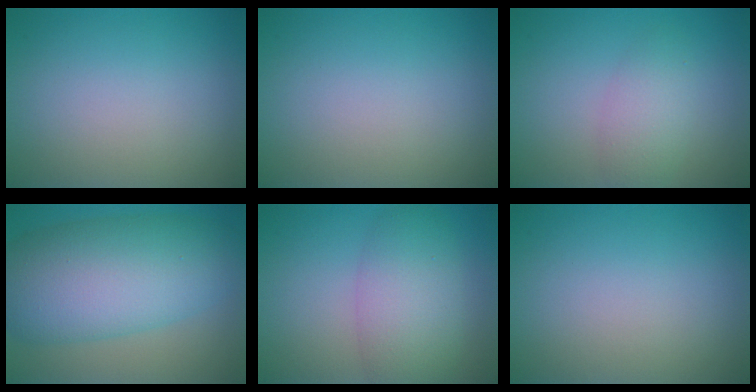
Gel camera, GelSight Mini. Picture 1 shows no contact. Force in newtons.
{"total": 0.0}
{"total": 1.9, "press": 1.9, "slide": 0.1}
{"total": 10.8, "press": 10.8, "slide": 0.4}
{"total": 5.5, "press": 5.5, "slide": 0.4}
{"total": 0.0}